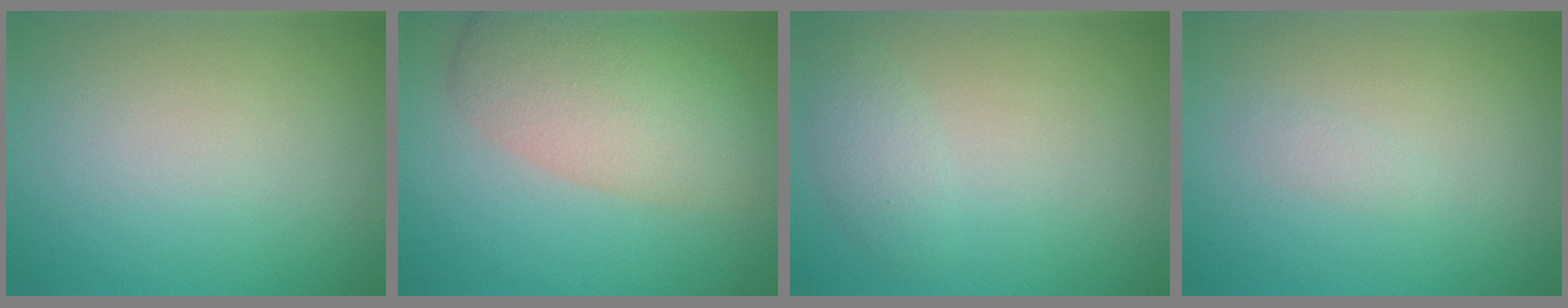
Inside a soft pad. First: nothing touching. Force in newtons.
{"total": 7.0, "press": 7.0, "slide": 0.2}
{"total": 1.9, "press": 1.9, "slide": 0.1}
{"total": 0.7, "press": 0.7, "slide": 0.1}